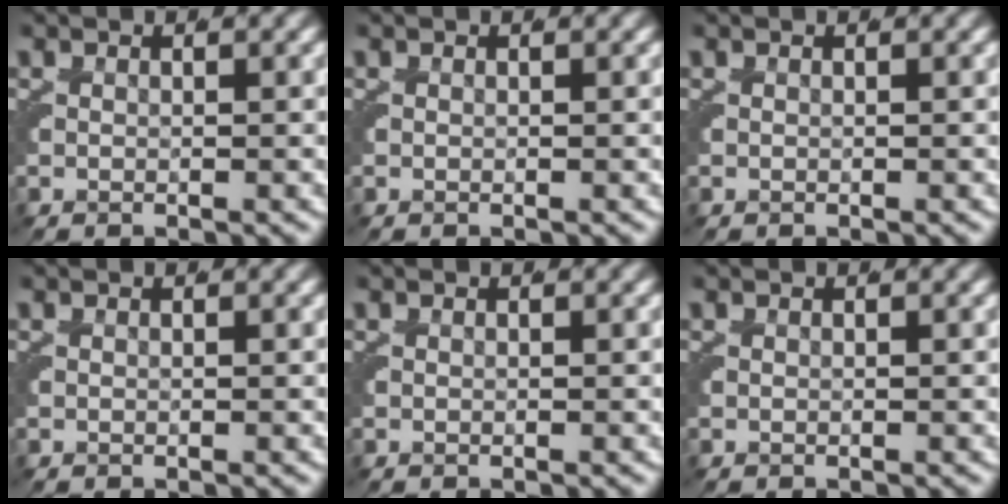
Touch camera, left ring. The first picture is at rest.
{"total": 0.0}
{"total": 0.0}
{"total": 0.0}
{"total": 0.0}
{"total": 0.0}